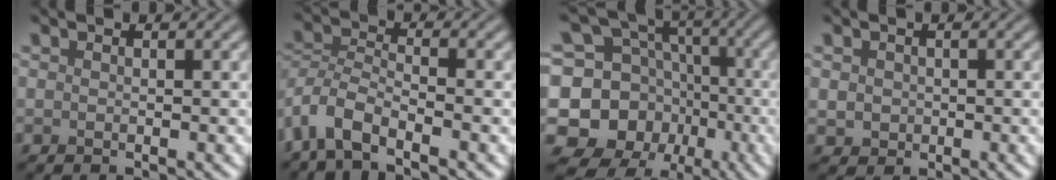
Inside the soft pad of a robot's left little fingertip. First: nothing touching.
{"total": 4.9, "force": [-3.5, 1.8, 2.9], "torque": [-0.055, 0.000, -0.079]}
{"total": 12.6, "force": [-2.6, 11.4, 4.8], "torque": [-0.111, -0.005, -0.052]}
{"total": 1.4, "force": [0.1, 1.3, 0.4], "torque": [-0.005, -0.004, -0.001]}